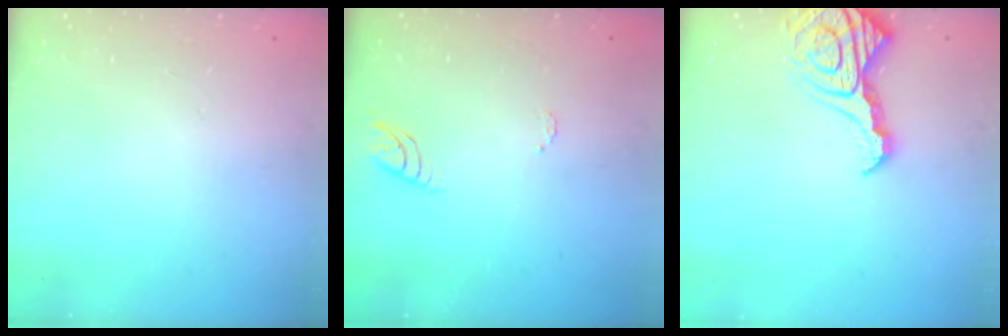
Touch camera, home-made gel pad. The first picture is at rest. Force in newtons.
{"total": 4.2, "press": 4.2, "slide": 0.4}
{"total": 13.5, "press": 13.4, "slide": 1.4}